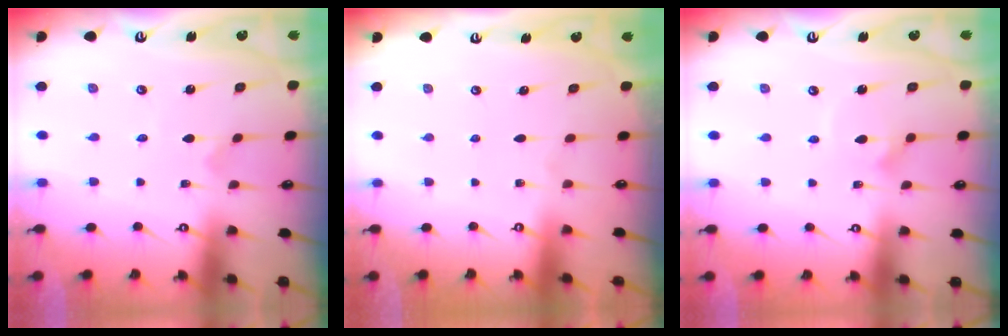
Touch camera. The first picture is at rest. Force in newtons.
{"total": 0.0}
{"total": 3.8, "press": 3.8, "slide": 0.3}